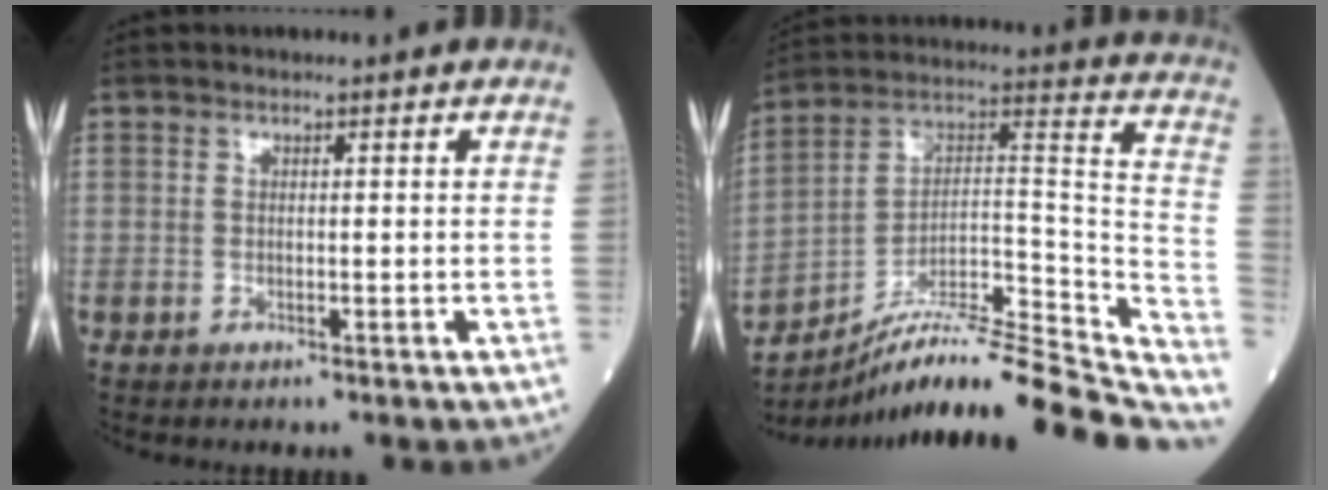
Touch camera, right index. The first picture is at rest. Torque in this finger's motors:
{"motor_torque": [-0.61, -1.26, 0.10, 0.02]}